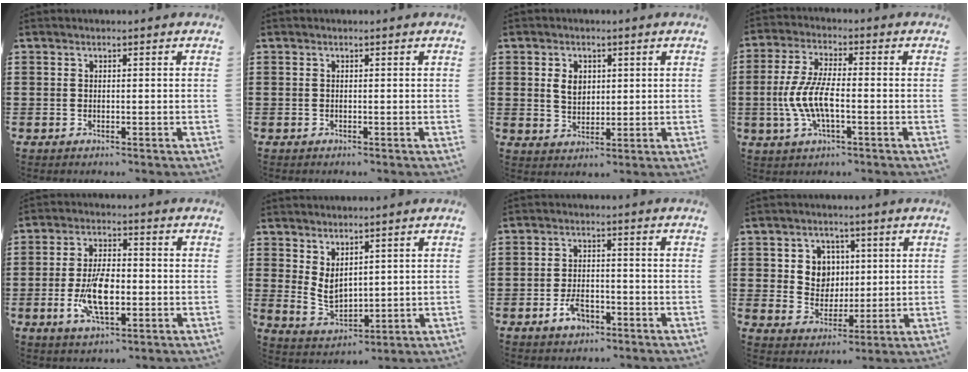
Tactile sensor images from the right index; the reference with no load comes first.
{"total": 0.0}
{"total": 3.9, "force": [0.9, 2.8, 2.5], "torque": [-0.057, 0.010, 0.016]}
{"total": 7.5, "force": [-1.9, 2.6, 6.7], "torque": [-0.157, -0.010, -0.043]}
{"total": 9.0, "force": [-1.9, 4.0, 7.8], "torque": [-0.172, -0.005, -0.037]}
{"total": 4.1, "force": [2.4, 2.4, 2.3], "torque": [-0.053, -0.004, 0.046]}
{"total": 3.8, "force": [-2.2, 1.9, 2.4], "torque": [-0.050, 0.002, -0.043]}
{"total": 6.0, "force": [1.5, 5.4, 1.9], "torque": [-0.047, 0.013, 0.024]}